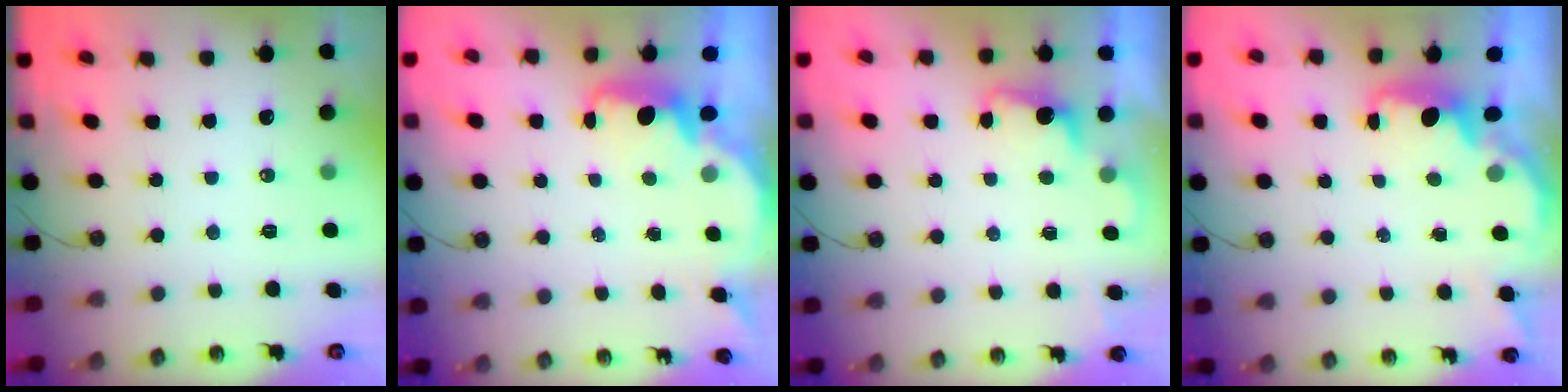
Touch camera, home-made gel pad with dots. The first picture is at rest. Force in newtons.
{"total": 2.3, "press": 2.2, "slide": 0.6}
{"total": 1.8, "press": 1.5, "slide": 0.9}
{"total": 1.4, "press": 1.2, "slide": 0.6}